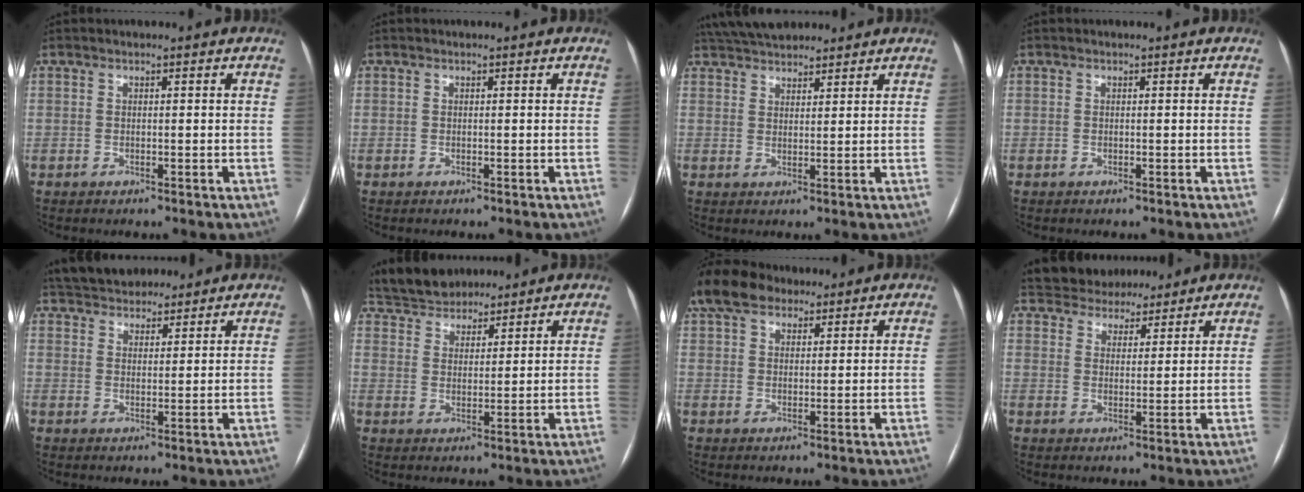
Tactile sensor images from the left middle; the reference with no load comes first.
{"total": 0.0}
{"total": 9.0, "force": [8.0, 2.7, 3.1], "torque": [-0.052, 0.035, 0.133]}
{"total": 0.0}
{"total": 10.4, "force": [9.2, 3.9, 2.9], "torque": [-0.046, 0.030, 0.147]}
{"total": 8.6, "force": [7.9, 3.0, 1.8], "torque": [-0.034, 0.029, 0.141]}
{"total": 11.1, "force": [8.3, 5.5, 4.8], "torque": [-0.104, 0.050, 0.152]}
{"total": 8.2, "force": [7.5, 3.2, 0.8], "torque": [-0.008, 0.019, 0.111]}